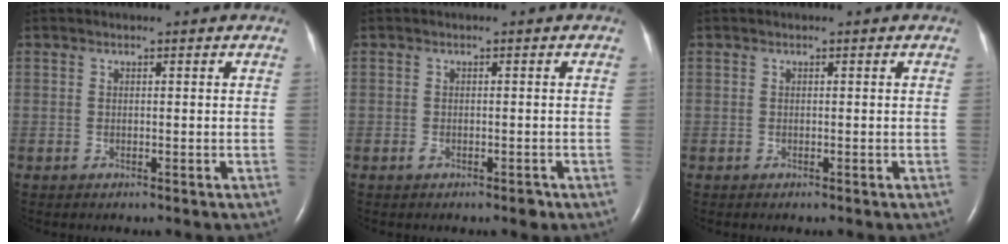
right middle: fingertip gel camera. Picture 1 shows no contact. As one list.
[{"total": 1.7, "force": [-1.0, 0.7, 1.2], "torque": [-0.018, 0.000, -0.012]}, {"total": 0.0}]